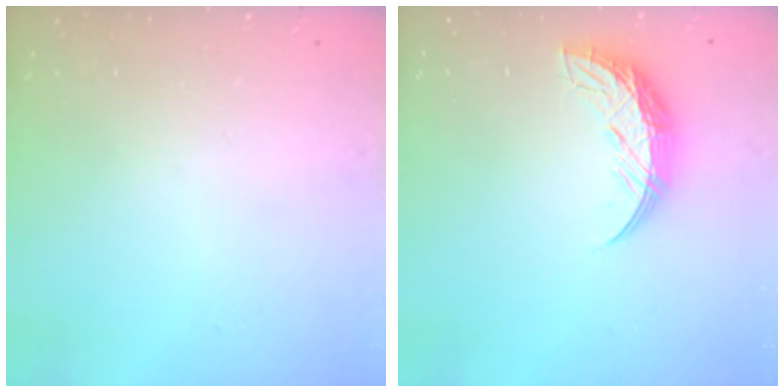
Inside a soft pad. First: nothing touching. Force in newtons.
{"total": 10.7, "press": 10.7, "slide": 0.4}